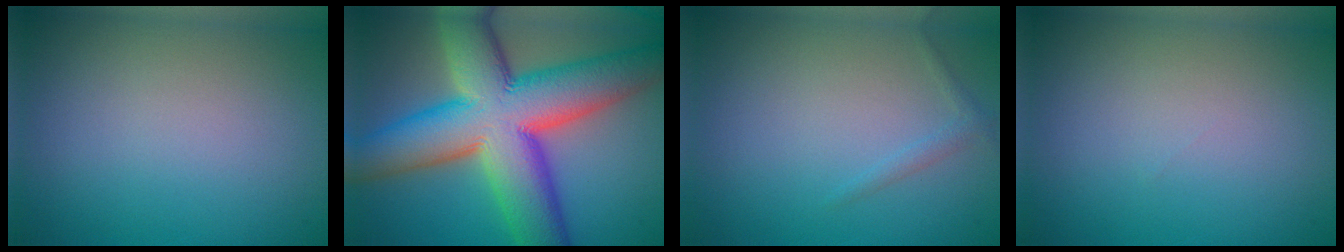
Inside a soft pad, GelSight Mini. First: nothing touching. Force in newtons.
{"total": 15.7, "press": 15.7, "slide": 0.4}
{"total": 0.9, "press": 0.9, "slide": 0.1}
{"total": 0.0}